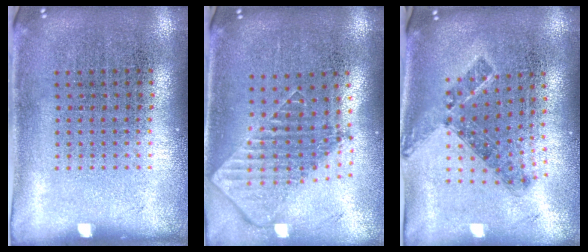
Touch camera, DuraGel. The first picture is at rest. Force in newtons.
{"total": 1.9, "press": 1.5, "slide": 1.2}
{"total": 0.8, "press": 0.7, "slide": 0.4}